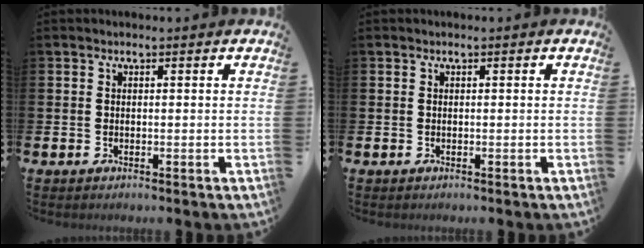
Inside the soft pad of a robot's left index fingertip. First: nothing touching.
{"total": 0.0}